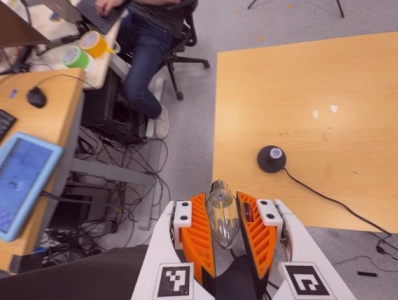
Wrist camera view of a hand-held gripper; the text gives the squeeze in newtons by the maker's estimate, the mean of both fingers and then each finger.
{"total": 15.1, "left": 15.7, "right": 14.6}